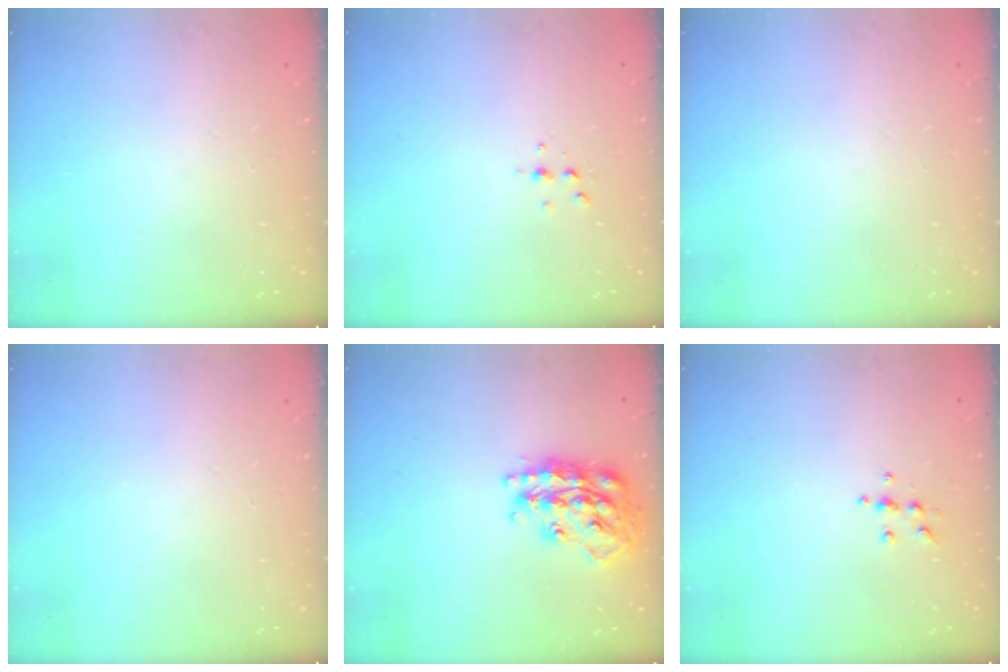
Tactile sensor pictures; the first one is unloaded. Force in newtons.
{"total": 3.7, "press": 3.6, "slide": 0.5}
{"total": 0.0}
{"total": 0.0}
{"total": 20.5, "press": 20.5, "slide": 1.4}
{"total": 5.6, "press": 5.6, "slide": 0.7}